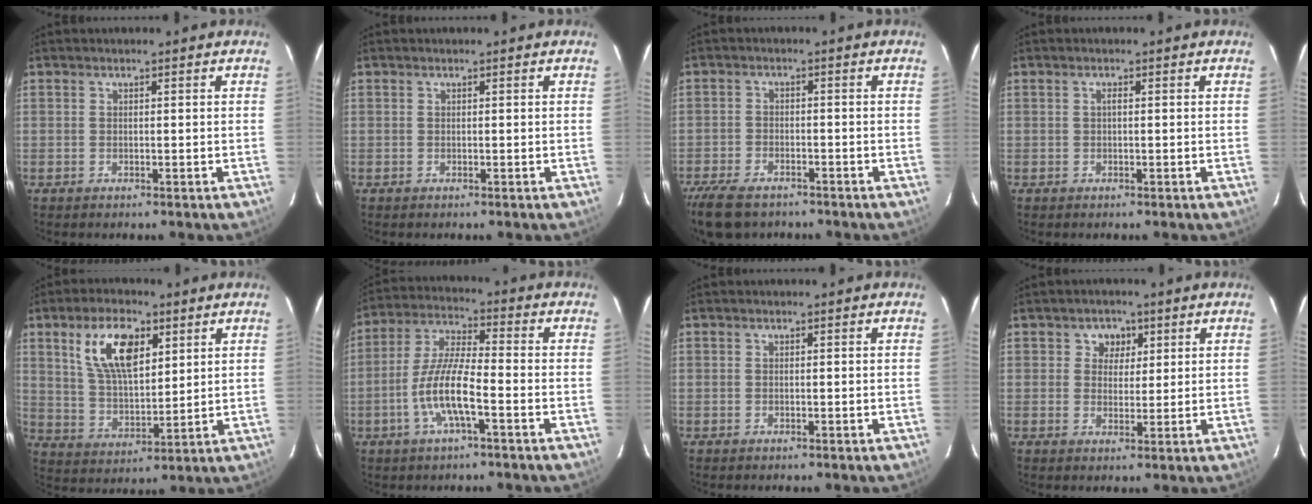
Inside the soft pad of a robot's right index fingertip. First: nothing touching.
{"total": 0.0}
{"total": 9.3, "force": [-7.2, 4.0, 4.2], "torque": [-0.115, -0.017, -0.130]}
{"total": 0.6, "force": [0.0, 0.1, 0.6], "torque": [-0.009, 0.004, -0.001]}
{"total": 12.2, "force": [5.5, 5.7, 9.2], "torque": [-0.170, 0.015, 0.107]}
{"total": 9.8, "force": [-3.8, 1.6, 8.8], "torque": [-0.188, 0.001, -0.076]}
{"total": 0.0}
{"total": 3.7, "force": [1.4, 3.4, 0.6], "torque": [0.004, 0.009, 0.022]}